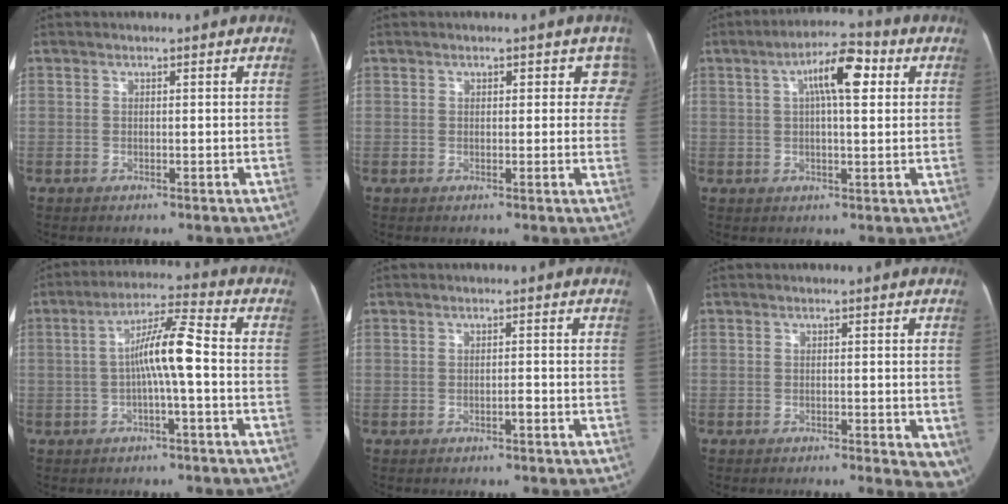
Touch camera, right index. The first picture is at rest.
{"total": 3.8, "force": [2.4, 2.5, 1.6], "torque": [0.019, 0.003, 0.012]}
{"total": 8.5, "force": [2.6, 2.1, 7.8], "torque": [-0.131, 0.026, 0.039]}
{"total": 7.8, "force": [-0.9, 0.2, 7.8], "torque": [-0.142, 0.020, -0.020]}
{"total": 0.8, "force": [-0.5, 0.0, 0.6], "torque": [-0.010, 0.001, -0.009]}
{"total": 6.0, "force": [-3.3, 1.9, 4.5], "torque": [-0.038, -0.008, -0.048]}